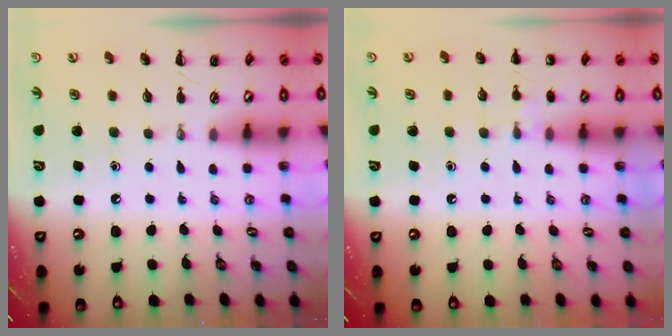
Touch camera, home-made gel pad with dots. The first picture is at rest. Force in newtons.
{"total": 6.8, "press": 6.6, "slide": 1.8}